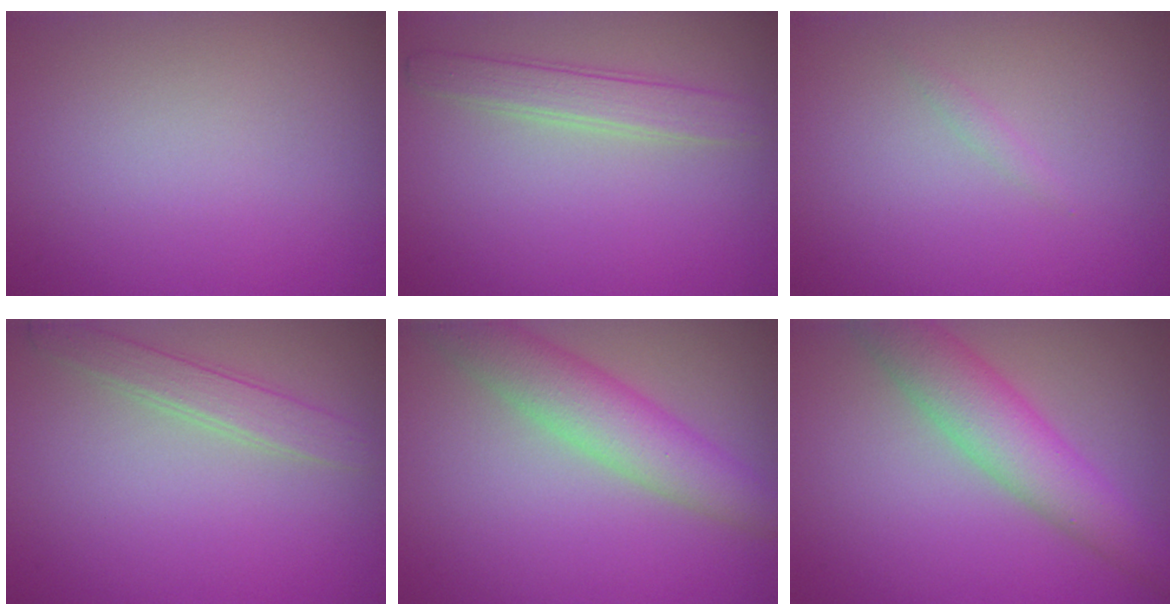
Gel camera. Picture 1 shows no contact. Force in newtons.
{"total": 2.5, "press": 2.4, "slide": 0.1}
{"total": 0.6, "press": 0.6, "slide": 0.1}
{"total": 2.4, "press": 2.4, "slide": 0.1}
{"total": 5.4, "press": 5.4, "slide": 0.3}
{"total": 5.7, "press": 5.7, "slide": 0.1}